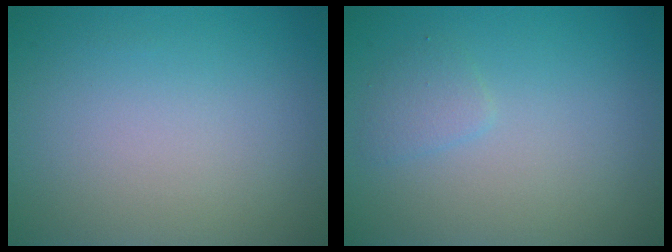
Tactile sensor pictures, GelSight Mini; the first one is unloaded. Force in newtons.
{"total": 1.2, "press": 1.2, "slide": 0.0}